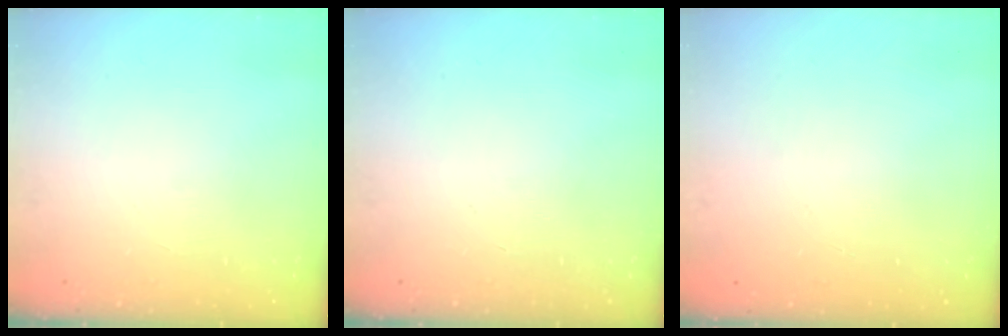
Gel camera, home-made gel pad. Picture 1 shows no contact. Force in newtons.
{"total": 0.0}
{"total": 0.0}